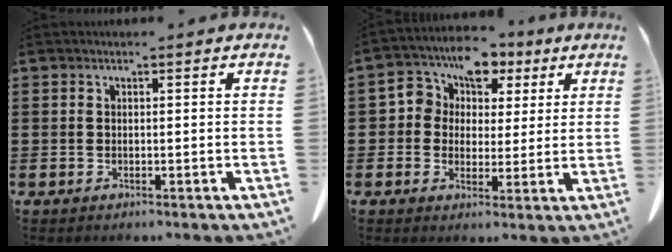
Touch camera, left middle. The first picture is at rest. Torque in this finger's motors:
{"motor_torque": [0.78, 0.46, 0.53, 0.12]}